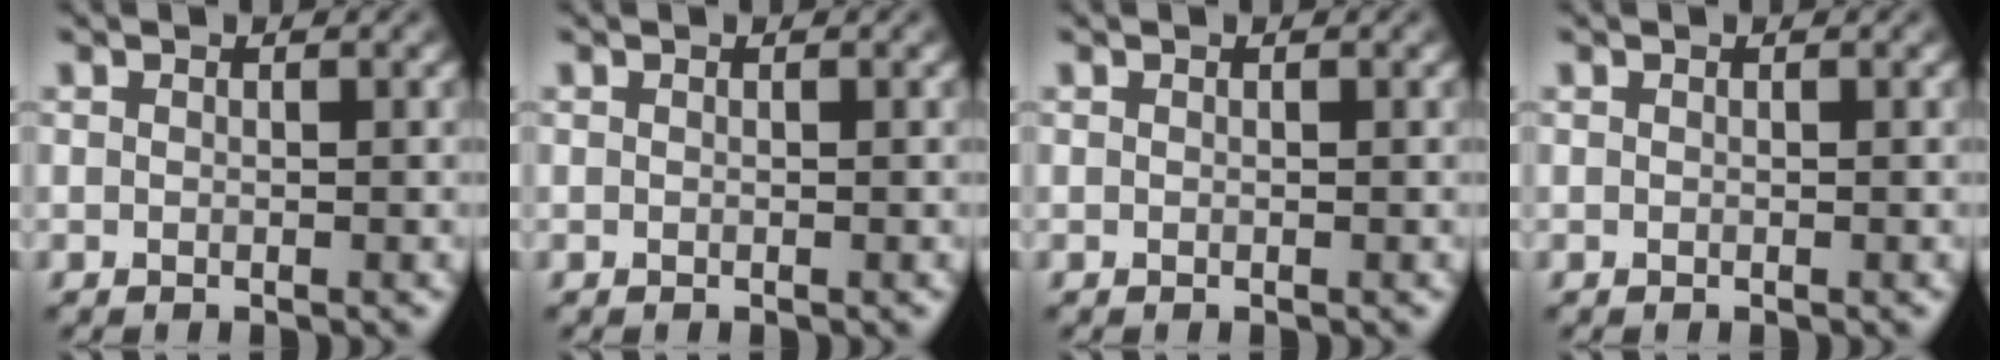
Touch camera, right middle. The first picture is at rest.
{"total": 0.0}
{"total": 0.0}
{"total": 0.0}